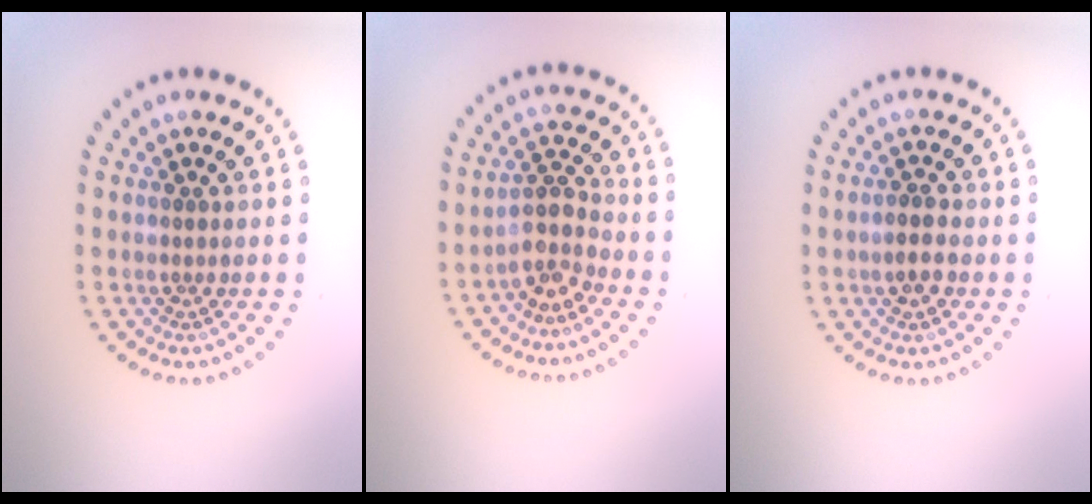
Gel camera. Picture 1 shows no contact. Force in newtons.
{"total": 2.9, "press": 2.3, "slide": 1.7}
{"total": 2.0, "press": 2.0, "slide": 0.4}